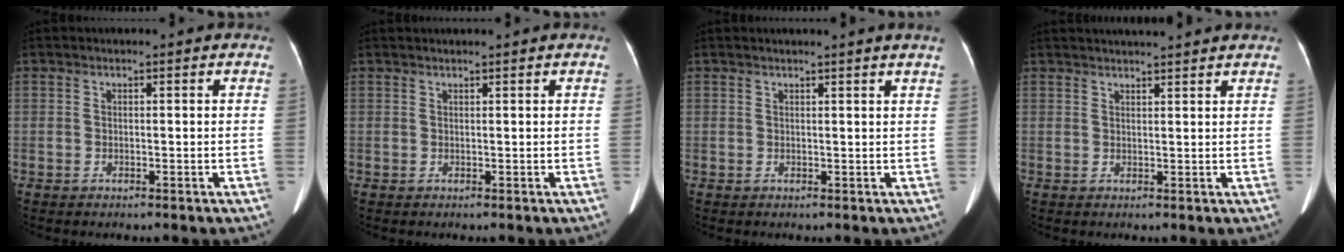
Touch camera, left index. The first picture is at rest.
{"total": 1.6, "force": [1.5, -0.3, 0.6], "torque": [-0.007, 0.022, 0.031]}
{"total": 2.8, "force": [2.4, -0.8, 1.1], "torque": [-0.020, -0.002, 0.028]}
{"total": 7.2, "force": [6.7, 0.1, 2.7], "torque": [-0.038, 0.030, 0.083]}